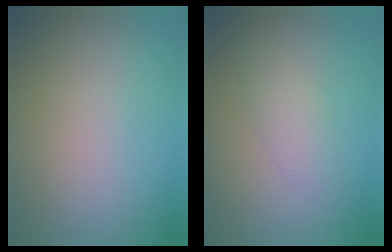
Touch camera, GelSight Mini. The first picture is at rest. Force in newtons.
{"total": 1.8, "press": 1.8, "slide": 0.1}